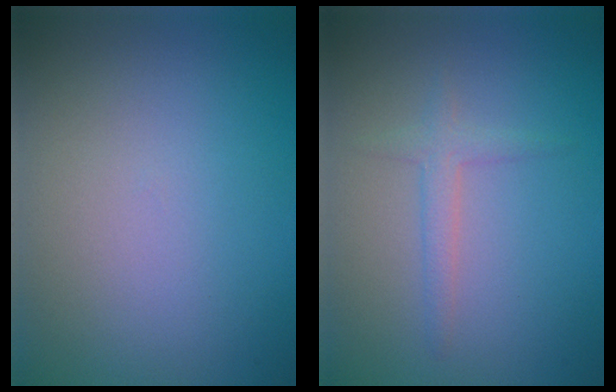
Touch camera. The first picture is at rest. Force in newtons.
{"total": 1.6, "press": 1.6, "slide": 0.1}